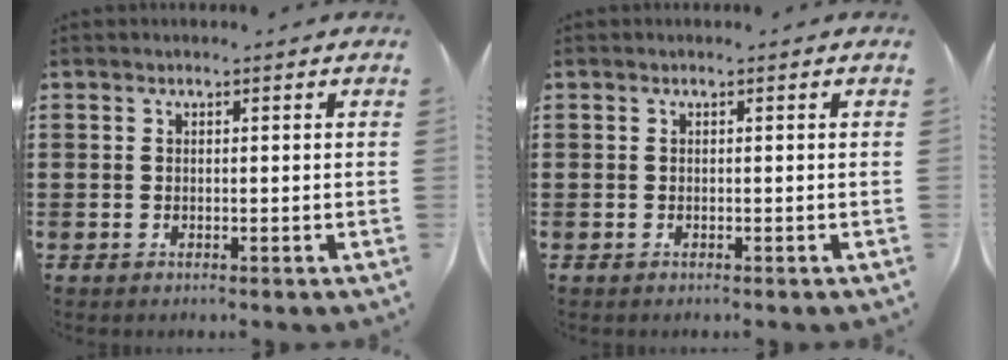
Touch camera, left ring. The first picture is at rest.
{"total": 0.0}